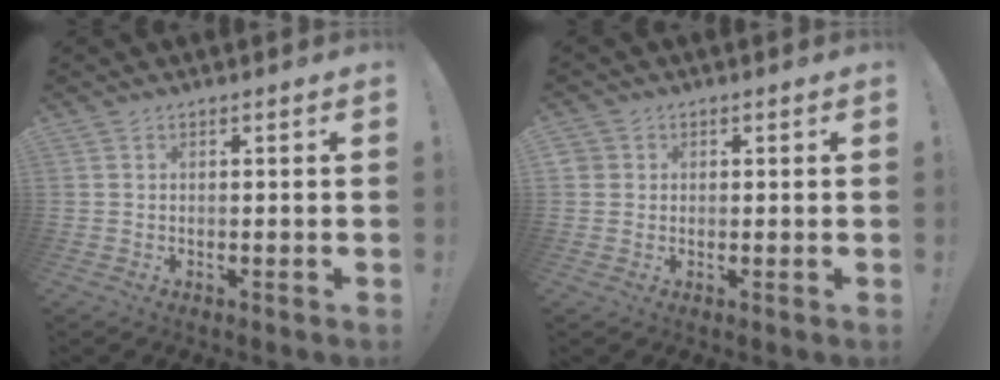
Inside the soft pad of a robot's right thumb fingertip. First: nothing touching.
{"total": 2.0, "force": [0.6, 1.8, 0.5], "torque": [-0.004, -0.001, 0.012]}